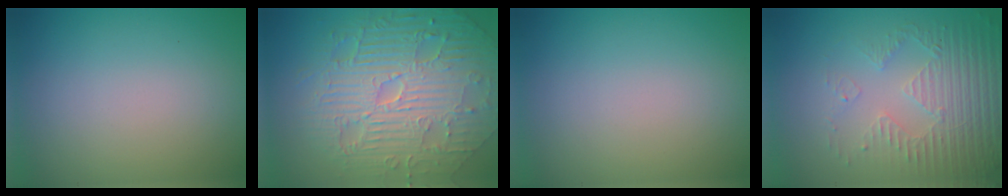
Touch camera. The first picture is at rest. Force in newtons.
{"total": 11.0, "press": 7.1, "slide": 8.4}
{"total": 0.0}
{"total": 5.3, "press": 3.5, "slide": 4.1}